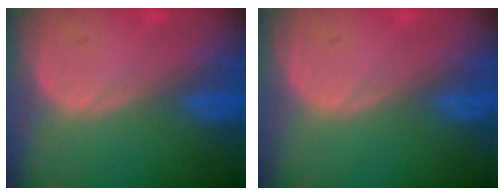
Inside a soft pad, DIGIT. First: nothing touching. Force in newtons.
{"total": 0.0}